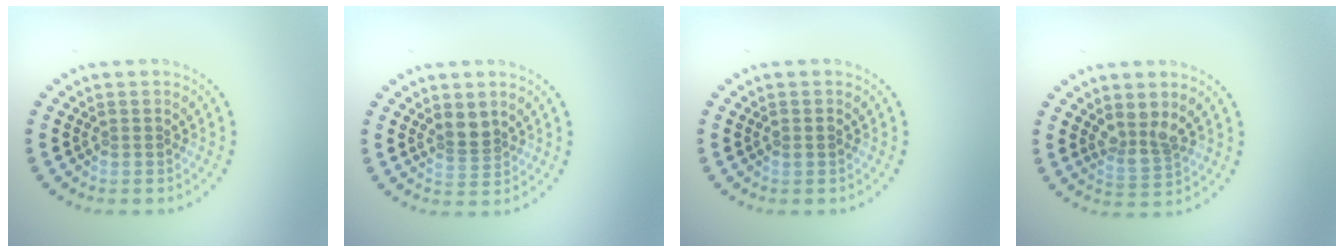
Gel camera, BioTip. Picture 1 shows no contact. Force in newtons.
{"total": 1.9, "press": 1.5, "slide": 1.1}
{"total": 0.9, "press": 0.9, "slide": 0.1}
{"total": 2.3, "press": 2.0, "slide": 1.1}